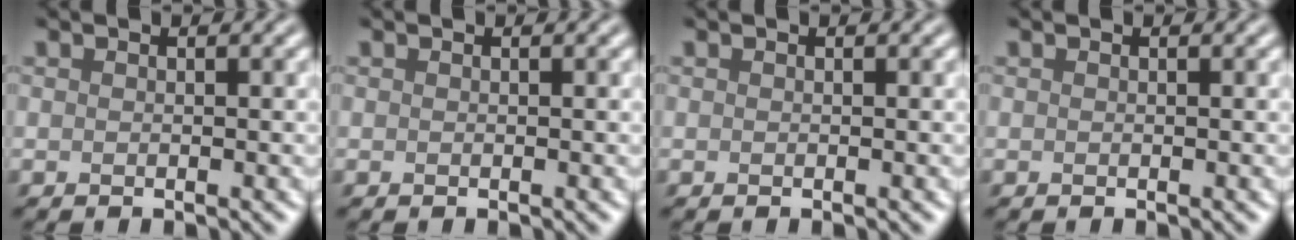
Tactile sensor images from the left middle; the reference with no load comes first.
{"total": 0.0}
{"total": 0.0}
{"total": 0.0}